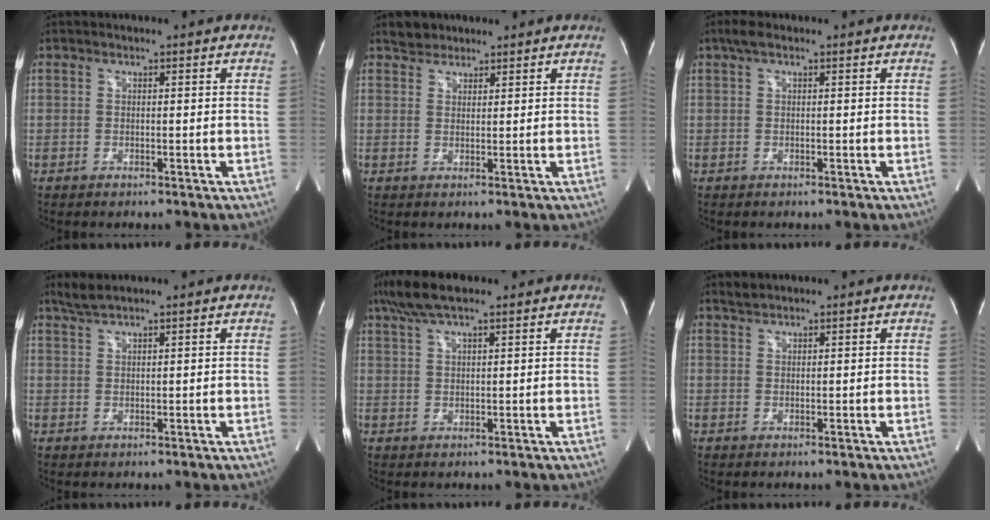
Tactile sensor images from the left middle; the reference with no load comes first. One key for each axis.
{"total": 2.3, "fx": 1.9, "fy": 1.4, "fz": 0.0, "tx": -0.002, "ty": 0.011, "tz": 0.031}
{"total": 1.9, "fx": 1.2, "fy": 0.6, "fz": 1.4, "tx": -0.034, "ty": 0.021, "tz": 0.020}
{"total": 2.2, "fx": 2.0, "fy": -0.2, "fz": 1.0, "tx": -0.024, "ty": 0.010, "tz": 0.045}
{"total": 6.7, "fx": 4.9, "fy": 1.2, "fz": 4.4, "tx": -0.092, "ty": 0.029, "tz": 0.090}
{"total": 1.1, "fx": 1.1, "fy": 0.2, "fz": 0.1, "tx": -0.008, "ty": 0.007, "tz": 0.026}